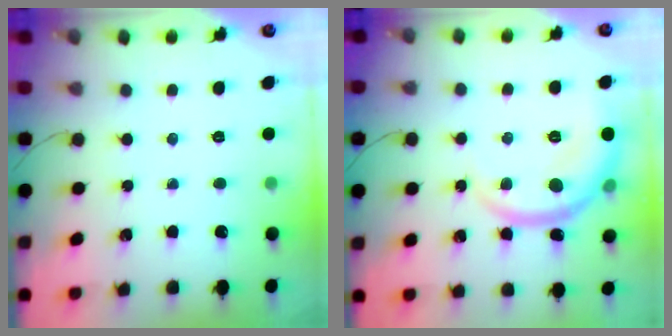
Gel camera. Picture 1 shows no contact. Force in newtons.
{"total": 9.6, "press": 9.6, "slide": 1.1}